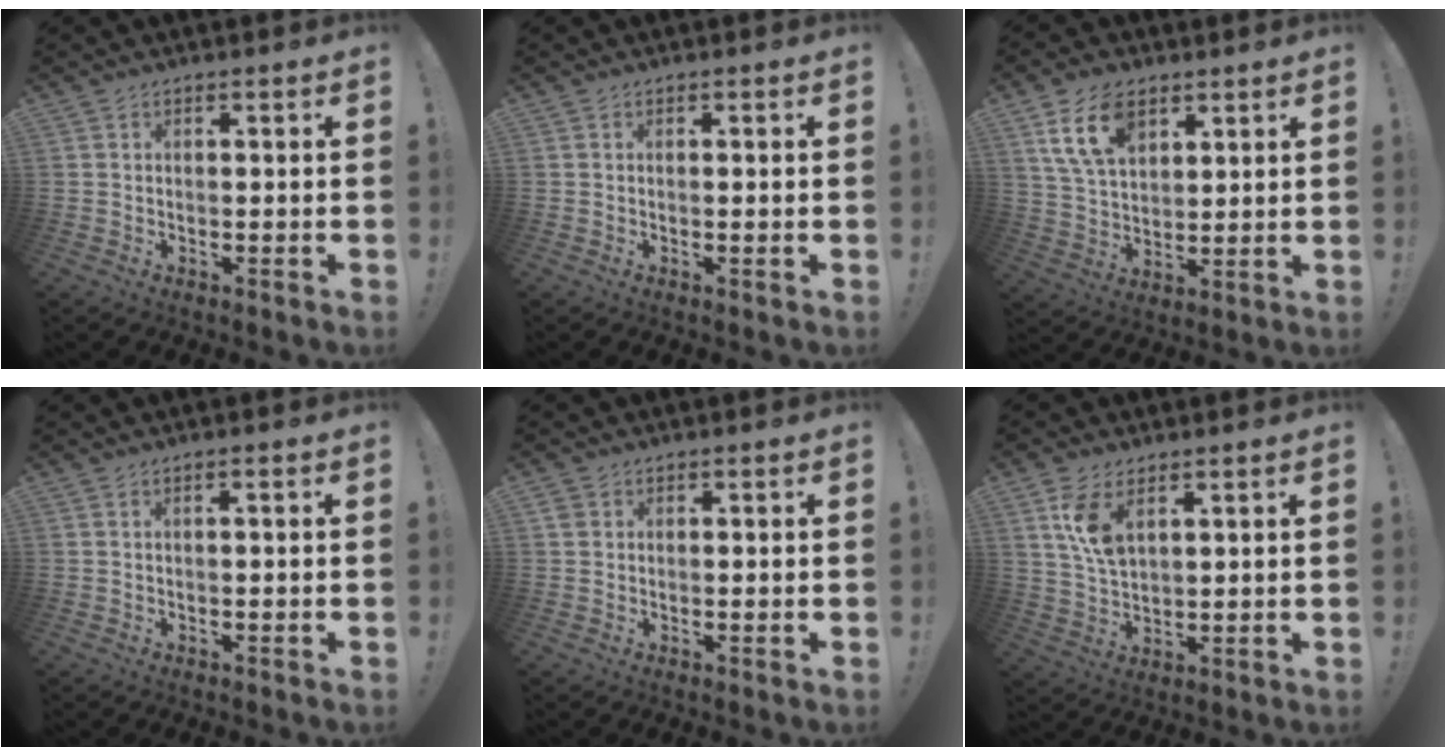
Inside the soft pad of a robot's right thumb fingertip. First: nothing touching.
{"total": 0.6, "force": [-0.1, -0.3, 0.5], "torque": [-0.006, -0.002, -0.003]}
{"total": 12.9, "force": [6.8, 7.8, 7.8], "torque": [-0.141, -0.020, 0.129]}
{"total": 0.6, "force": [0.0, -0.2, 0.6], "torque": [-0.012, -0.001, -0.001]}
{"total": 1.6, "force": [0.7, 1.2, 0.7], "torque": [-0.019, 0.005, 0.016]}
{"total": 9.1, "force": [4.4, 4.9, 6.2], "torque": [-0.111, -0.015, 0.083]}